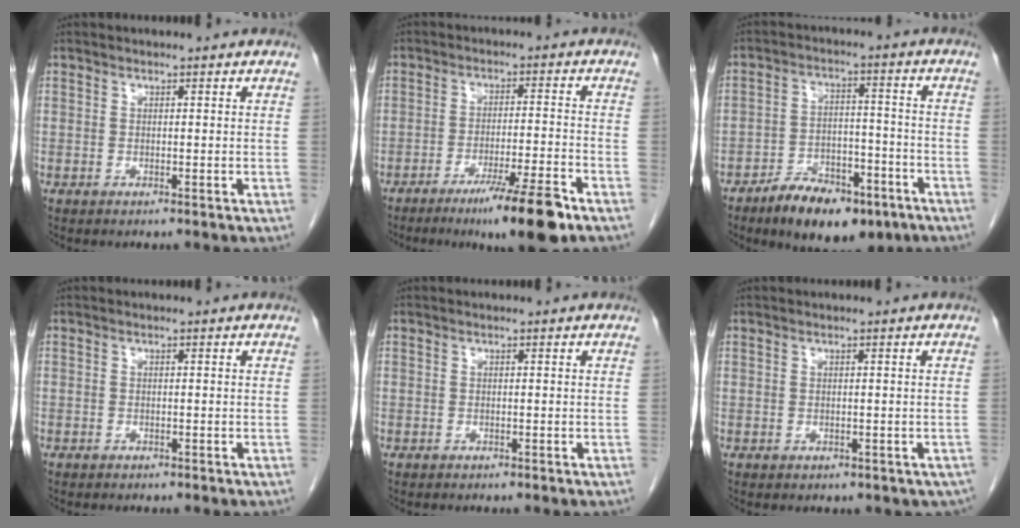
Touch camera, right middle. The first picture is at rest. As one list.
[{"total": 10.0, "force": [-6.6, -0.1, 7.6], "torque": [-0.117, -0.025, -0.108]}, {"total": 12.3, "force": [-8.2, 5.3, 7.4], "torque": [-0.110, 0.006, -0.129]}, {"total": 0.5, "force": [-0.4, 0.3, 0.1], "torque": [-0.007, 0.001, -0.007]}, {"total": 0.0}, {"total": 2.5, "force": [-1.5, 1.8, 0.9], "torque": [-0.005, 0.005, -0.011]}]